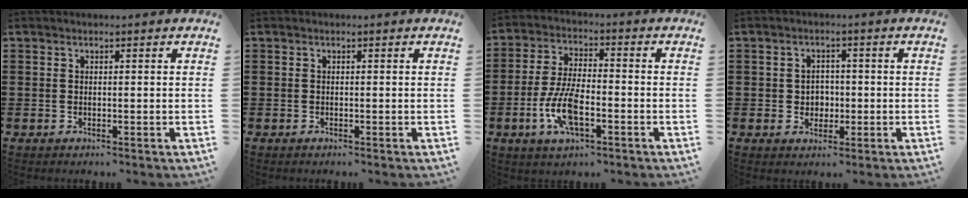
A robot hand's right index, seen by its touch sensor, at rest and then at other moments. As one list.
[{"total": 0.0}, {"total": 8.7, "force": [-3.0, 3.5, 7.4], "torque": [-0.170, -0.010, -0.059]}, {"total": 2.7, "force": [-0.2, 2.6, 0.9], "torque": [-0.018, 0.005, -0.011]}]